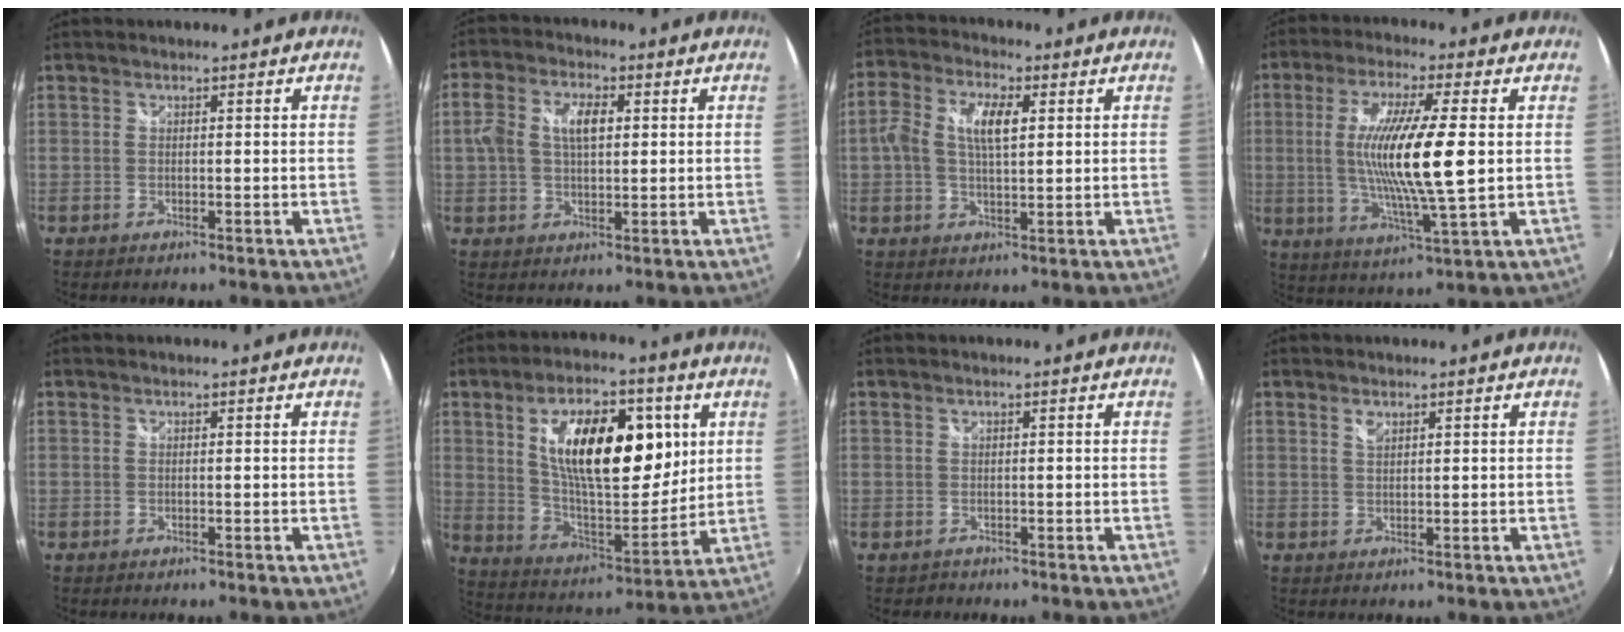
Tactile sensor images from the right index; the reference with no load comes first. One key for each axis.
{"total": 7.7, "fx": 1.3, "fy": 4.3, "fz": 6.2, "tx": -0.117, "ty": 0.019, "tz": 0.025}
{"total": 7.9, "fx": 1.4, "fy": 3.7, "fz": 6.9, "tx": -0.133, "ty": 0.018, "tz": 0.024}
{"total": 15.0, "fx": 0.7, "fy": 1.2, "fz": 15.0, "tx": -0.279, "ty": -0.013, "tz": 0.013}
{"total": 0.0}
{"total": 20.9, "fx": 6.0, "fy": 9.6, "fz": 17.6, "tx": -0.292, "ty": 0.000, "tz": 0.108}
{"total": 1.3, "fx": -0.4, "fy": 1.2, "fz": -0.1, "tx": -0.001, "ty": 0.002, "tz": -0.003}
{"total": 1.4, "fx": 0.9, "fy": 0.7, "fz": 0.8, "tx": -0.014, "ty": 0.002, "tz": 0.016}